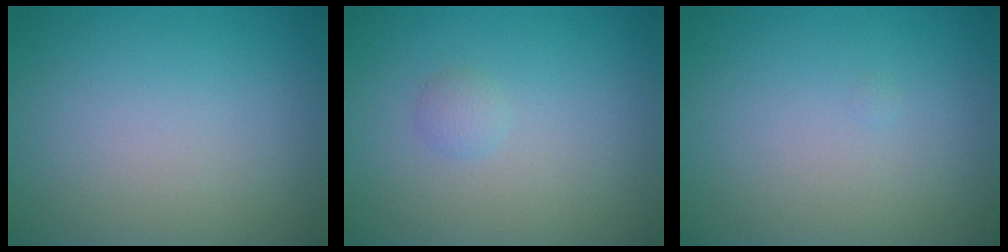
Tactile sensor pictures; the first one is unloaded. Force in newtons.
{"total": 0.9, "press": 0.9, "slide": 0.0}
{"total": 0.0}